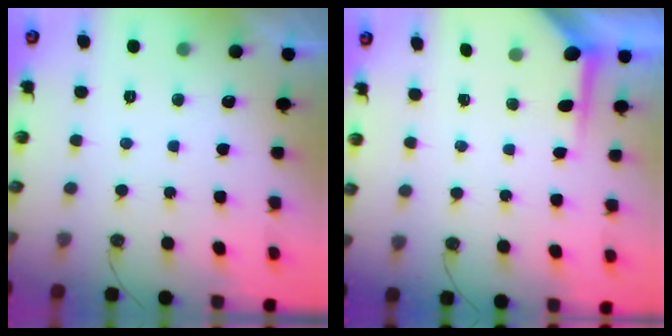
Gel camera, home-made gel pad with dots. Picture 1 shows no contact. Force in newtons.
{"total": 4.5, "press": 4.5, "slide": 0.3}